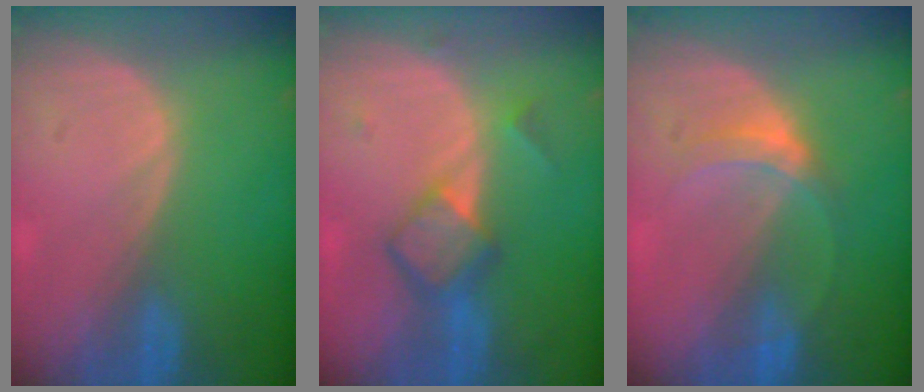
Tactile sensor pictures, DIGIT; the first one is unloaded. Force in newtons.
{"total": 6.0, "press": 5.2, "slide": 3.1}
{"total": 4.0, "press": 3.7, "slide": 1.6}